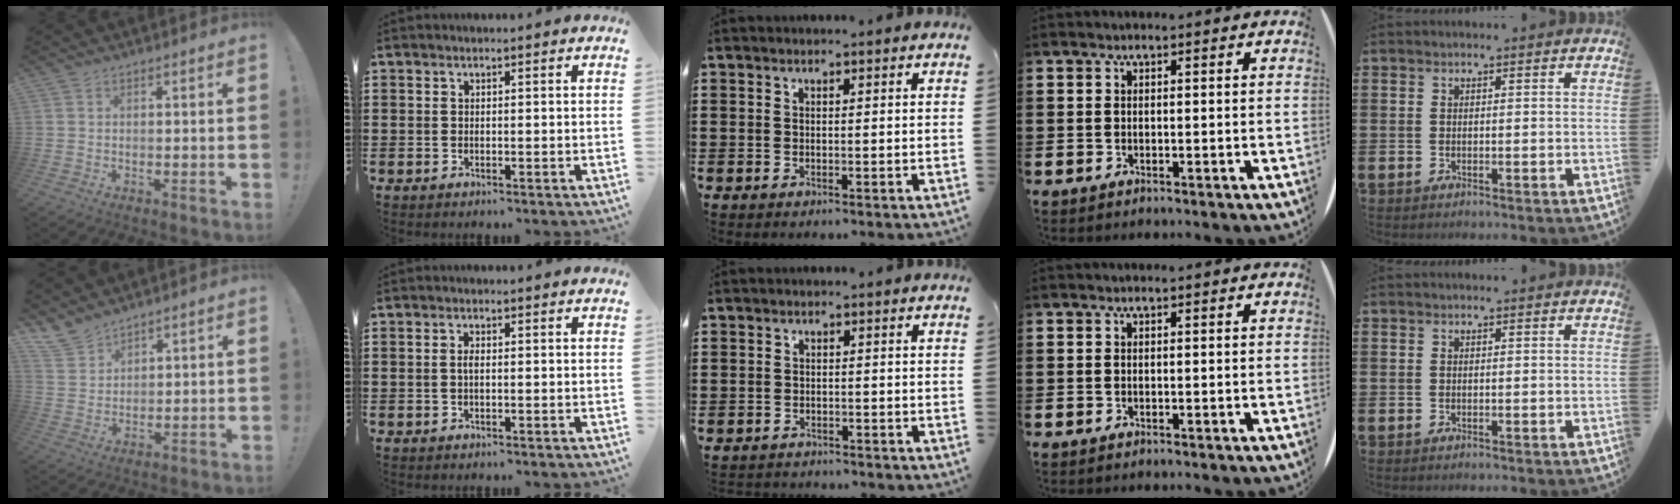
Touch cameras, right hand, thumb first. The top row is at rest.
{"thumb": {"total": 6.5, "force": [5.7, 2.8, 1.4], "torque": [-0.035, -0.036, 0.112]}, "index": {"total": 1.2, "force": [-0.1, 0.4, 1.1], "torque": [-0.022, -0.001, -0.002]}, "middle": {"total": 1.8, "force": [-1.7, 0.4, -0.3], "torque": [0.000, 0.001, -0.040]}}